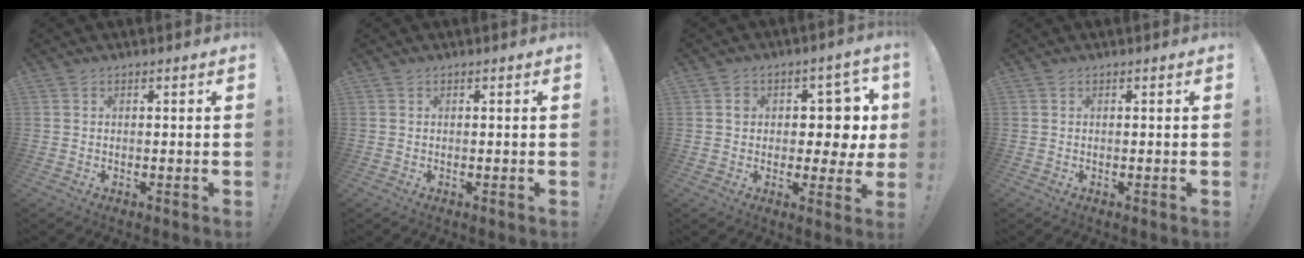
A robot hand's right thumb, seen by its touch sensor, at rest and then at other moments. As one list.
[{"total": 0.0}, {"total": 6.6, "force": [1.0, 5.4, 3.8], "torque": [-0.044, -0.012, 0.016]}, {"total": 0.0}]